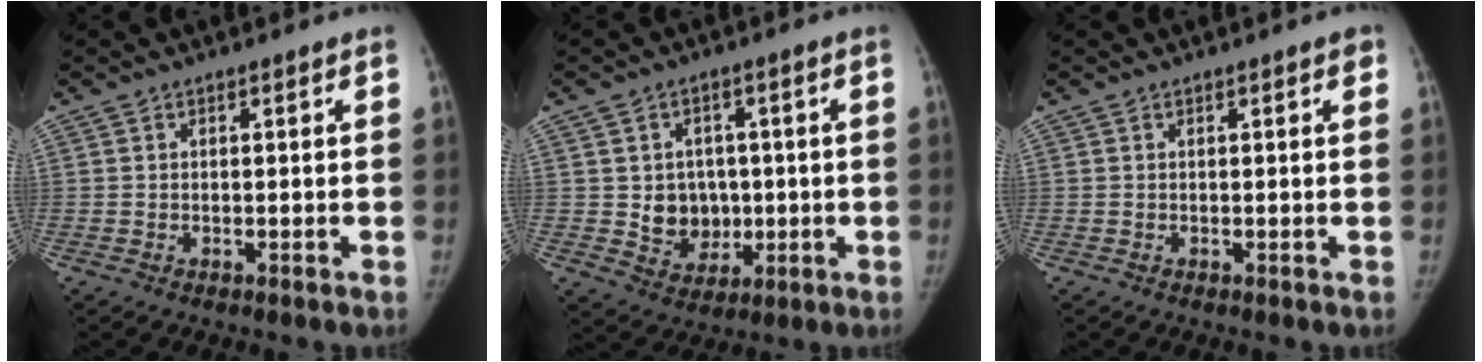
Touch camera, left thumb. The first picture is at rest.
{"total": 7.9, "force": [0.0, 7.0, 3.8], "torque": [-0.014, 0.001, 0.014]}
{"total": 0.9, "force": [0.4, 0.3, 0.7], "torque": [-0.009, 0.002, 0.002]}